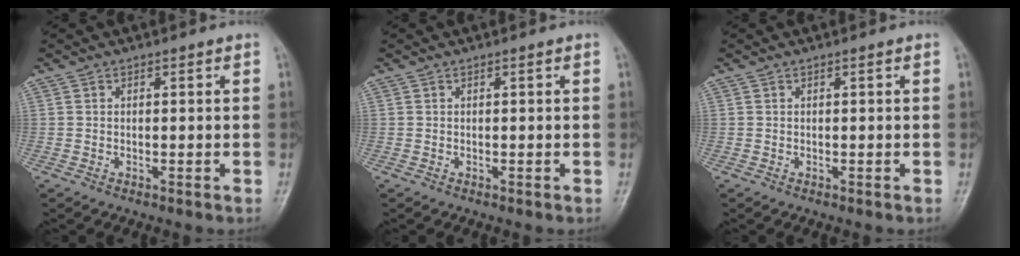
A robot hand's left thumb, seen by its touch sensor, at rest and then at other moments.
{"total": 0.0}
{"total": 0.0}